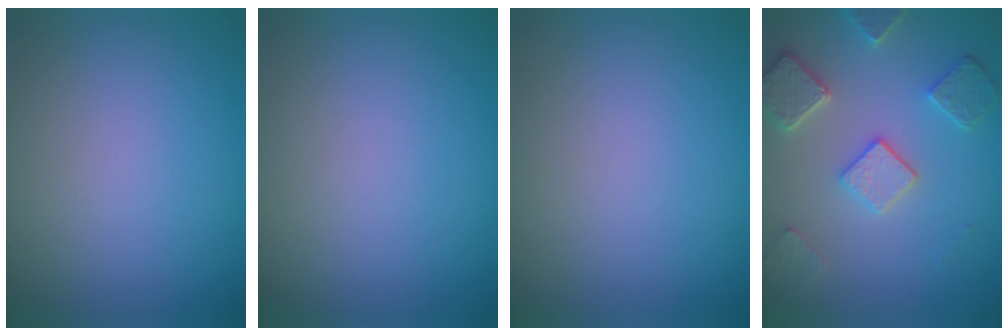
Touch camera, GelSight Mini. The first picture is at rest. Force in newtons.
{"total": 0.0}
{"total": 0.0}
{"total": 4.5, "press": 3.8, "slide": 2.5}